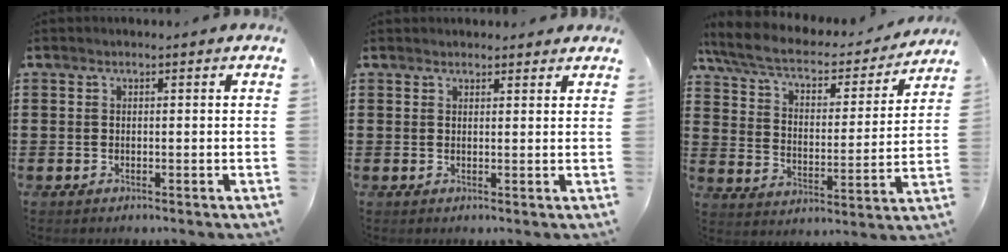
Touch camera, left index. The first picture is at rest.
{"total": 1.6, "force": [1.6, 0.3, 0.1], "torque": [-0.005, 0.004, 0.031]}
{"total": 6.5, "force": [5.1, 1.9, 3.4], "torque": [-0.089, -0.033, 0.087]}